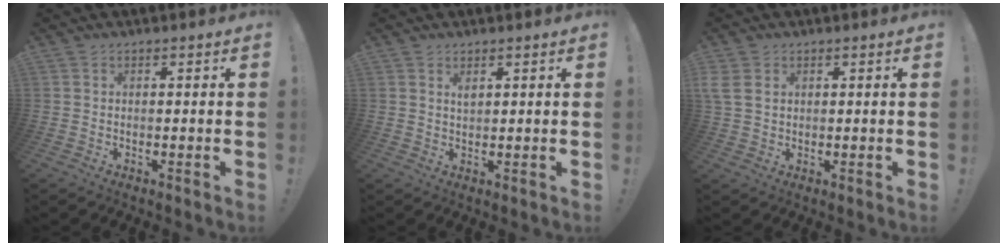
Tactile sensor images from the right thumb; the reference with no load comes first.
{"total": 1.4, "force": [1.0, 0.6, 0.9], "torque": [-0.010, -0.004, 0.016]}
{"total": 4.5, "force": [1.5, 3.4, 2.5], "torque": [-0.053, 0.000, 0.031]}